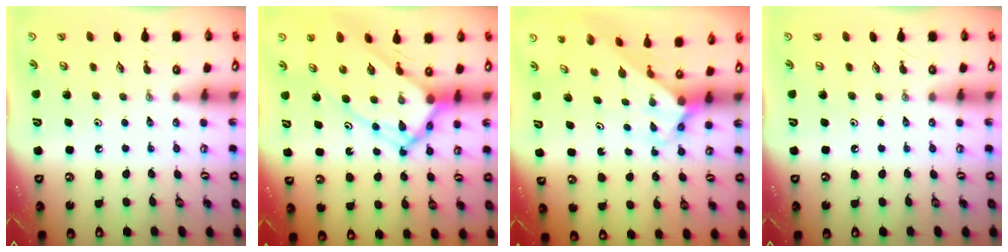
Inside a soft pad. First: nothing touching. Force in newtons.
{"total": 12.8, "press": 12.8, "slide": 1.2}
{"total": 3.4, "press": 3.4, "slide": 0.4}
{"total": 0.0}